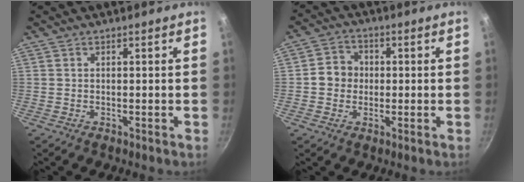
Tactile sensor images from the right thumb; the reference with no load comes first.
{"total": 5.8, "force": [-0.2, 5.3, 2.5], "torque": [-0.022, 0.014, -0.011]}